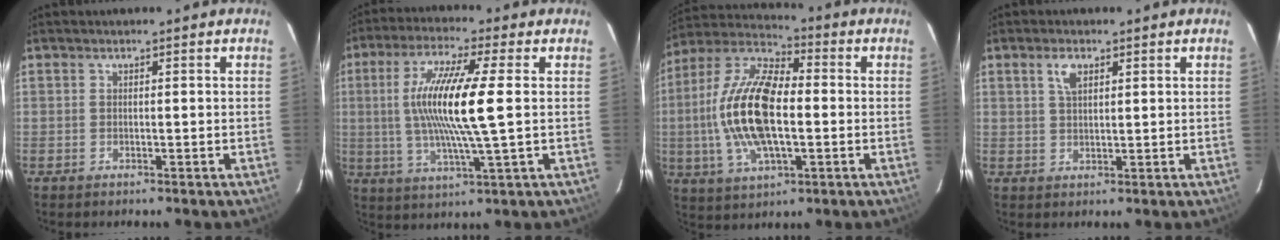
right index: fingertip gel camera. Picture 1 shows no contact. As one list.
[{"total": 14.2, "force": [1.0, 0.7, 14.1], "torque": [-0.270, -0.004, 0.018]}, {"total": 18.4, "force": [-1.2, 8.1, 16.5], "torque": [-0.338, 0.007, -0.029]}, {"total": 3.3, "force": [1.6, 1.6, 2.4], "torque": [-0.045, 0.006, 0.031]}]